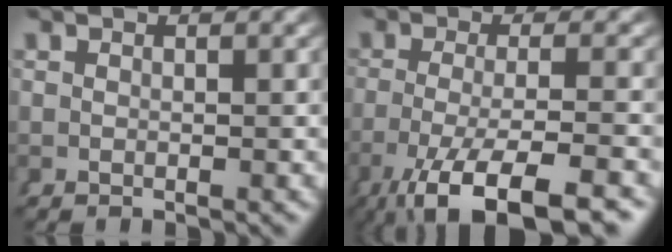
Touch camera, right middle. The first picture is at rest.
{"total": 10.0, "force": [-7.0, 3.1, 6.5], "torque": [-0.126, -0.048, -0.078]}